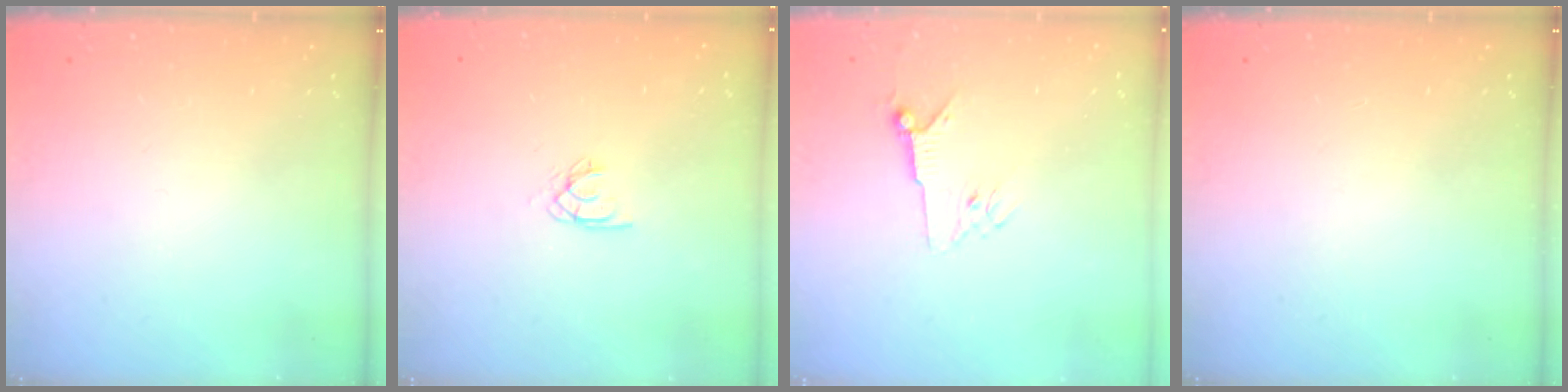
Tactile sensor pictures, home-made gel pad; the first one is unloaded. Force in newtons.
{"total": 2.0, "press": 2.0, "slide": 0.4}
{"total": 5.6, "press": 5.6, "slide": 0.8}
{"total": 0.0}